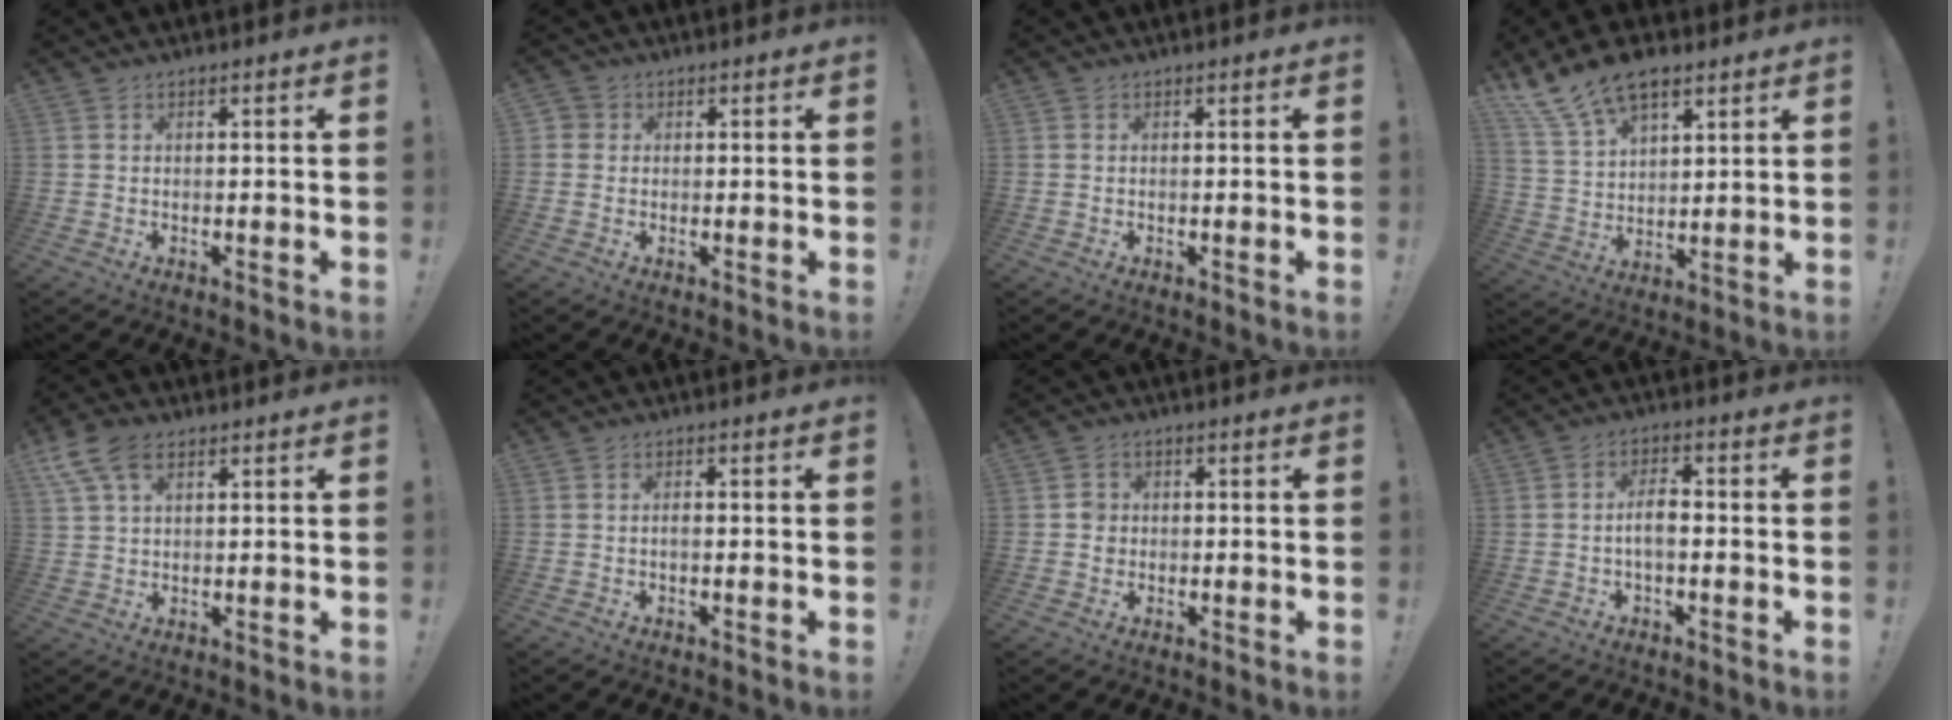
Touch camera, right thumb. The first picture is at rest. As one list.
[{"total": 2.0, "force": [0.2, 1.9, 0.5], "torque": [-0.005, 0.000, 0.004]}, {"total": 0.0}, {"total": 13.8, "force": [9.4, 7.2, 7.2], "torque": [-0.133, -0.052, 0.178]}, {"total": 8.9, "force": [4.5, 4.8, 6.0], "torque": [-0.109, -0.008, 0.087]}, {"total": 1.0, "force": [-0.6, 0.4, 0.7], "torque": [-0.019, 0.005, -0.011]}, {"total": 3.0, "force": [-0.3, 2.7, 1.1], "torque": [-0.005, 0.002, -0.007]}, {"total": 5.5, "force": [-0.9, 2.3, 4.9], "torque": [-0.090, 0.004, -0.019]}]